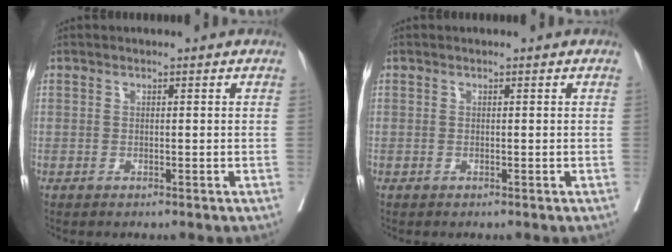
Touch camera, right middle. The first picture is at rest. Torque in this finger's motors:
{"motor_torque": [-0.17, 0.04, 0.04, 0.01]}